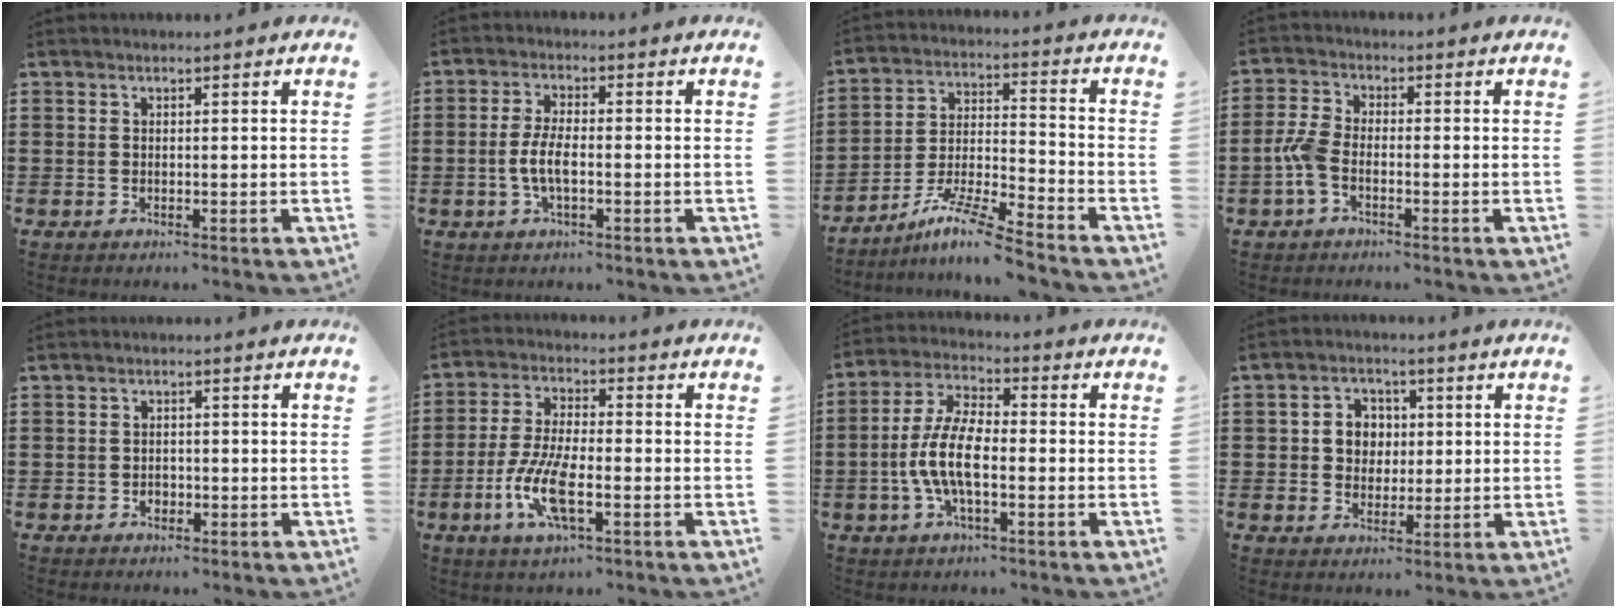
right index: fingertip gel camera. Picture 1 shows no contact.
{"total": 4.4, "force": [-1.1, 1.4, 4.0], "torque": [-0.091, -0.003, -0.027]}
{"total": 9.3, "force": [-7.6, 0.5, 5.4], "torque": [-0.107, 0.005, -0.149]}
{"total": 4.3, "force": [-1.6, 1.9, 3.5], "torque": [-0.089, -0.003, -0.037]}
{"total": 1.4, "force": [-0.6, 1.2, 0.4], "torque": [-0.010, 0.001, -0.014]}
{"total": 8.8, "force": [-3.1, 3.0, 7.7], "torque": [-0.180, -0.018, -0.061]}
{"total": 8.9, "force": [-2.1, 3.6, 7.9], "torque": [-0.189, -0.011, -0.048]}
{"total": 4.9, "force": [0.4, 4.5, 1.8], "torque": [-0.046, 0.012, 0.002]}